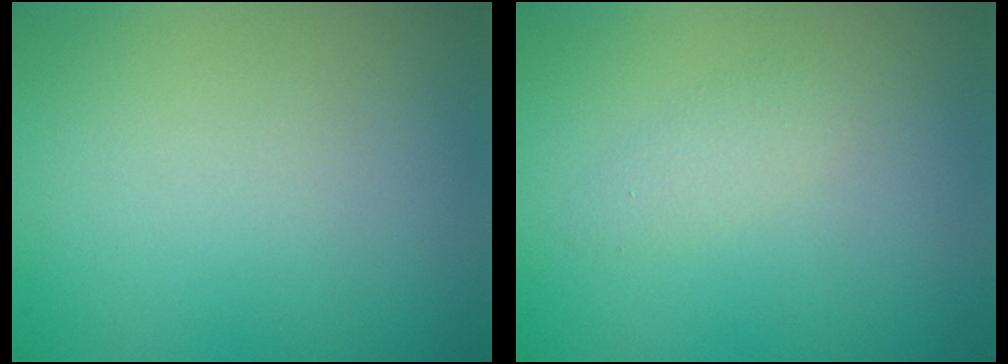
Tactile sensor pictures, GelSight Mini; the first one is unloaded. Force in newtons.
{"total": 1.2, "press": 1.2, "slide": 0.1}